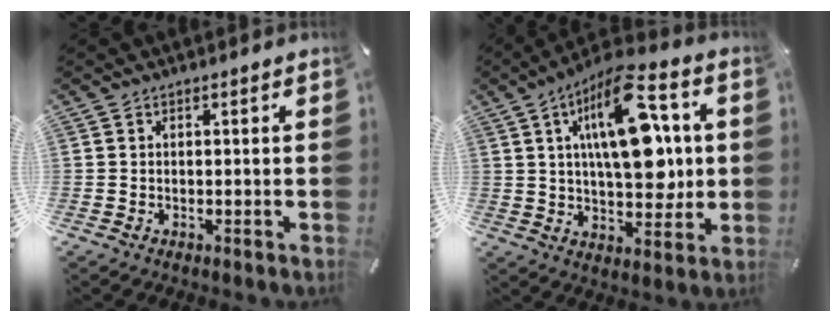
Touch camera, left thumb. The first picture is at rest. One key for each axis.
{"total": 19.5, "fx": 5.1, "fy": 9.4, "fz": 16.3, "tx": -0.277, "ty": -0.012, "tz": 0.079}